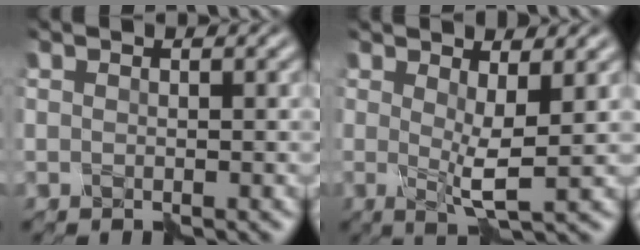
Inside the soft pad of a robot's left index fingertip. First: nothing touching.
{"total": 2.7, "force": [0.5, 0.4, 2.6], "torque": [-0.041, -0.012, 0.005]}